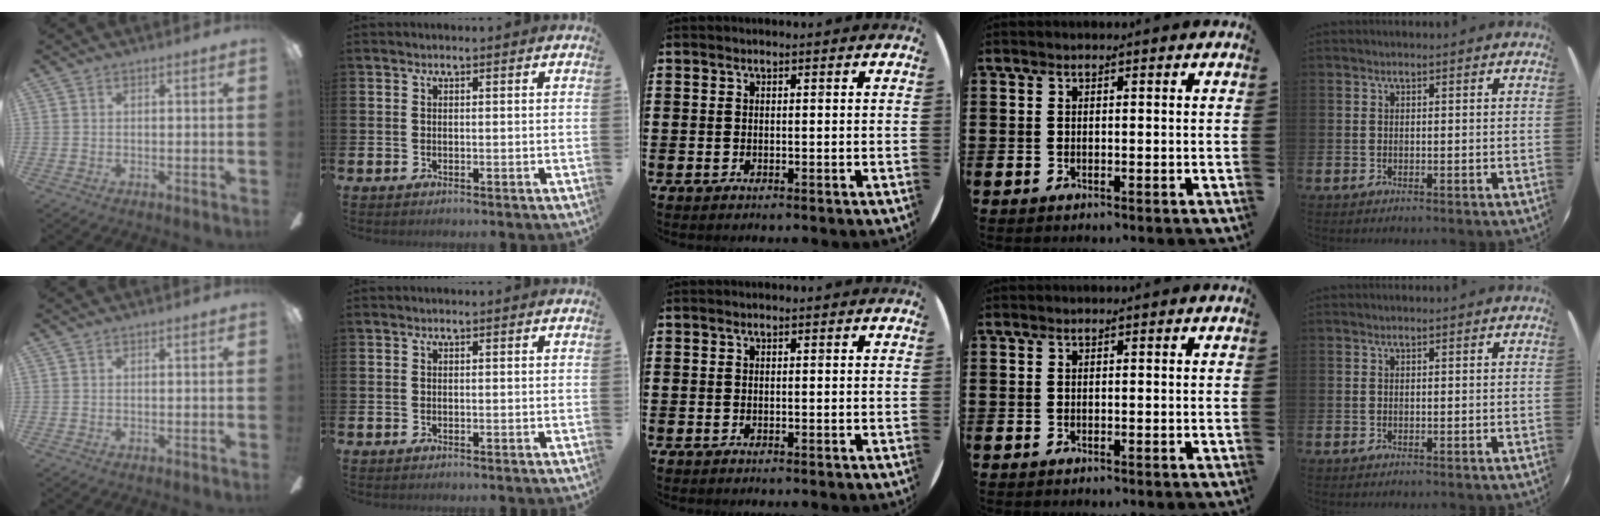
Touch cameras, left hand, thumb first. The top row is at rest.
{}